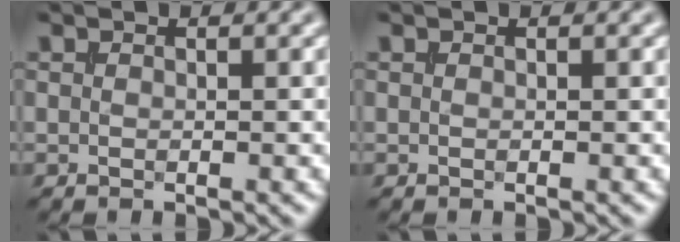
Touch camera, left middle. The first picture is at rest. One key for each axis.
{"total": 0.0}